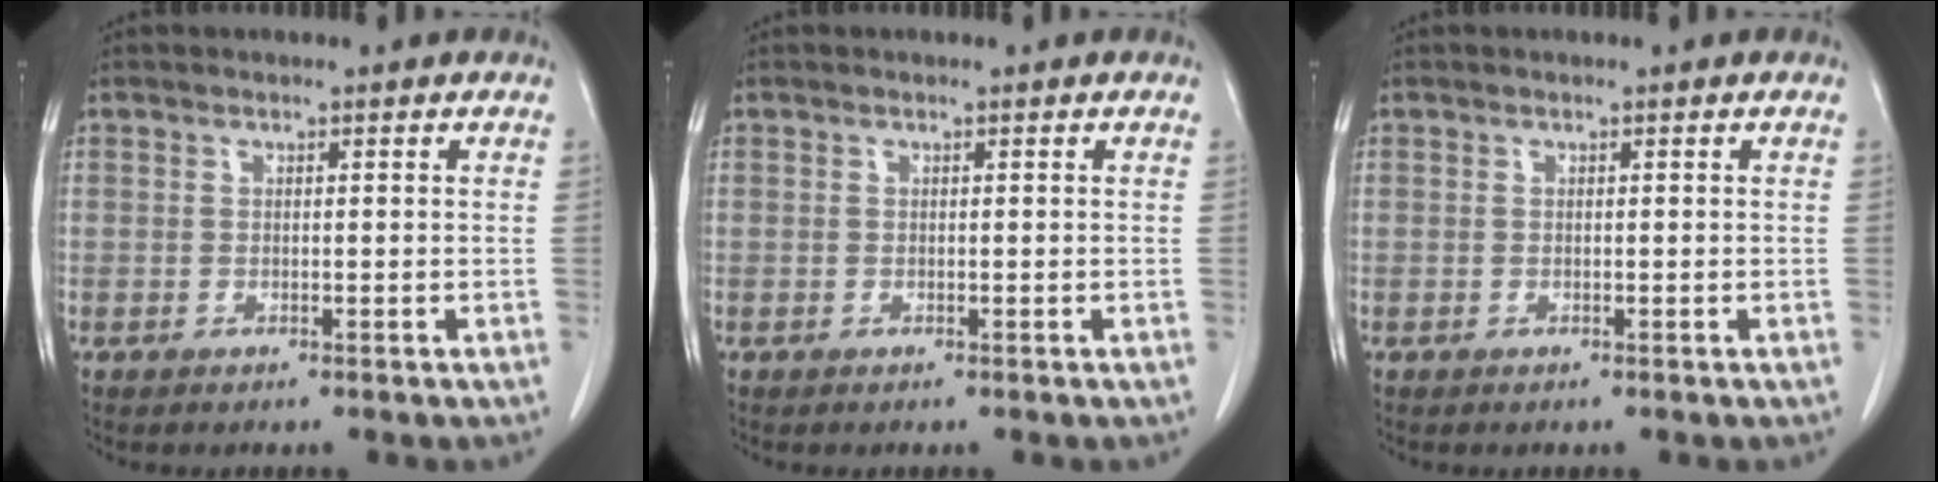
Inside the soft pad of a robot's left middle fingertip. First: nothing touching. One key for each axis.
{"total": 0.0}
{"total": 0.0}